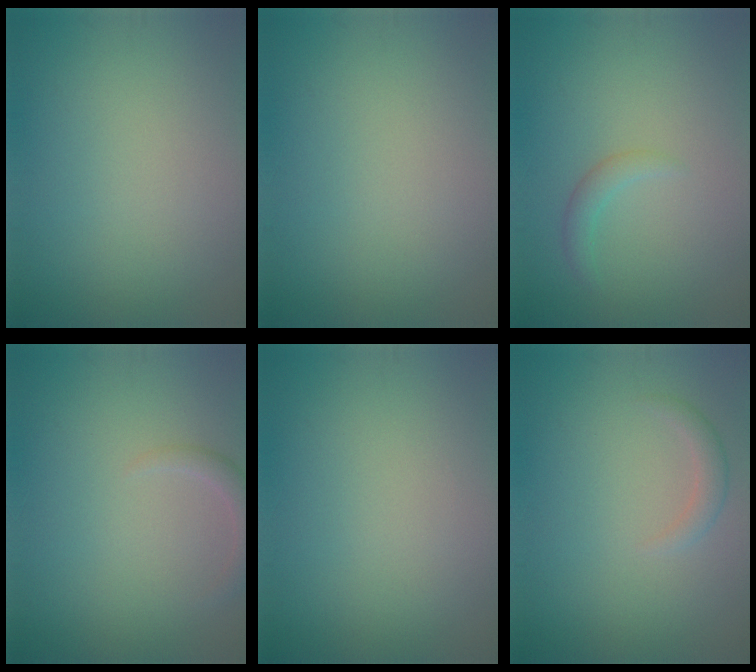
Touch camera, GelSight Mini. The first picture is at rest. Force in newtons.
{"total": 0.0}
{"total": 1.2, "press": 1.2, "slide": 0.1}
{"total": 1.4, "press": 1.4, "slide": 0.1}
{"total": 0.0}
{"total": 1.2, "press": 1.2, "slide": 0.0}